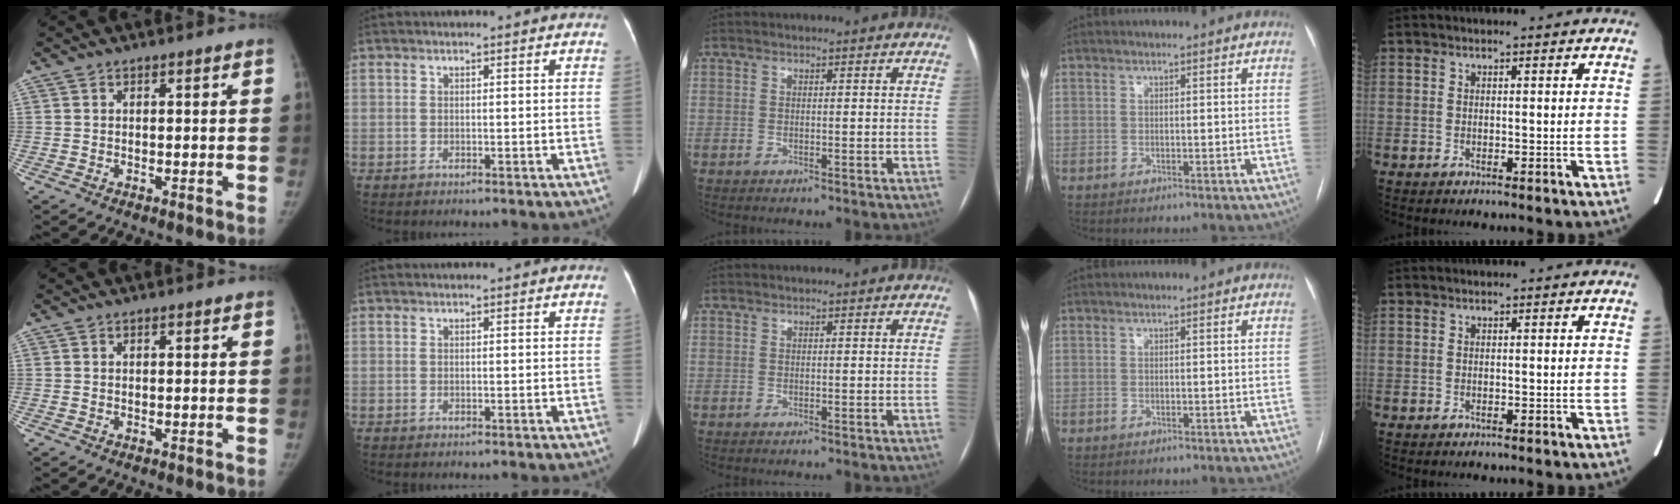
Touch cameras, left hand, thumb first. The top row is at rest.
{}